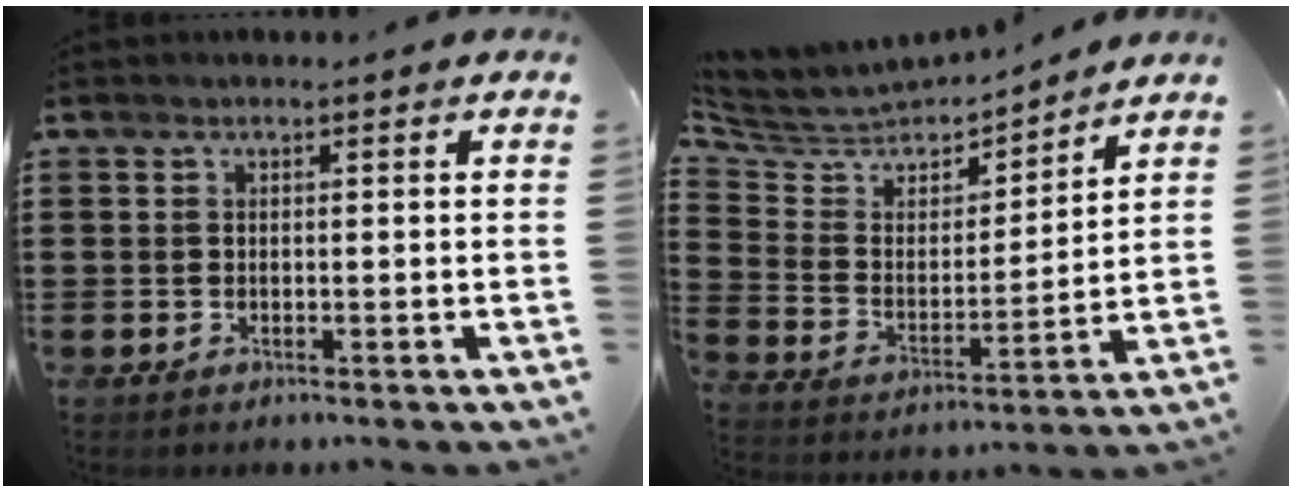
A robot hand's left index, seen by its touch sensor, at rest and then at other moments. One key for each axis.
{"total": 4.9, "fx": 4.6, "fy": 1.8, "fz": 0.0, "tx": -0.039, "ty": -0.041, "tz": 0.073}